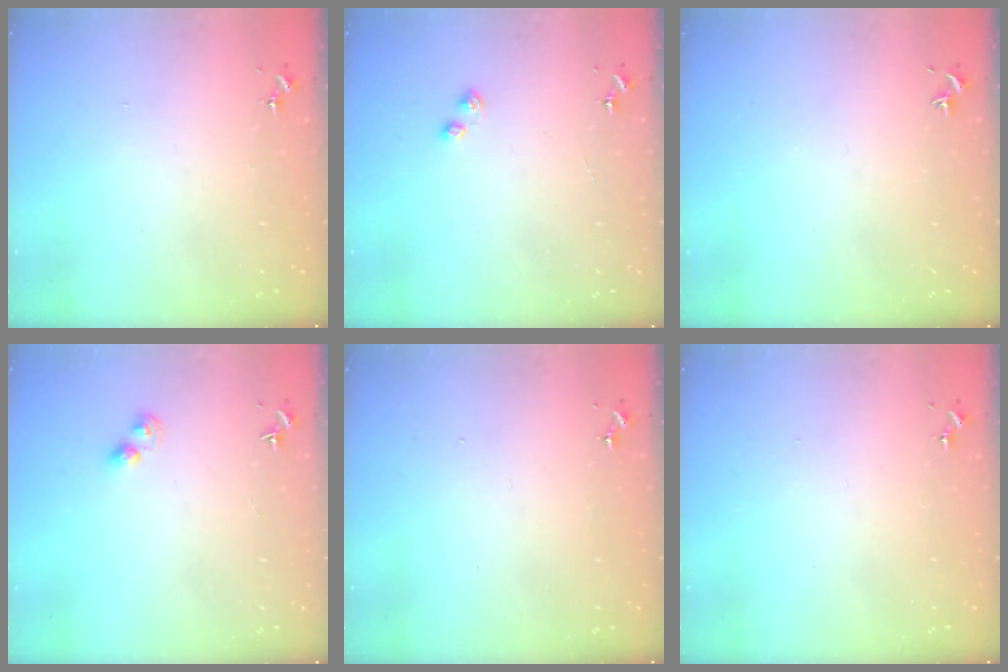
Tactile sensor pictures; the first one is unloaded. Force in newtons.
{"total": 3.2, "press": 3.2, "slide": 0.4}
{"total": 0.0}
{"total": 3.9, "press": 3.9, "slide": 0.4}
{"total": 0.0}
{"total": 0.0}